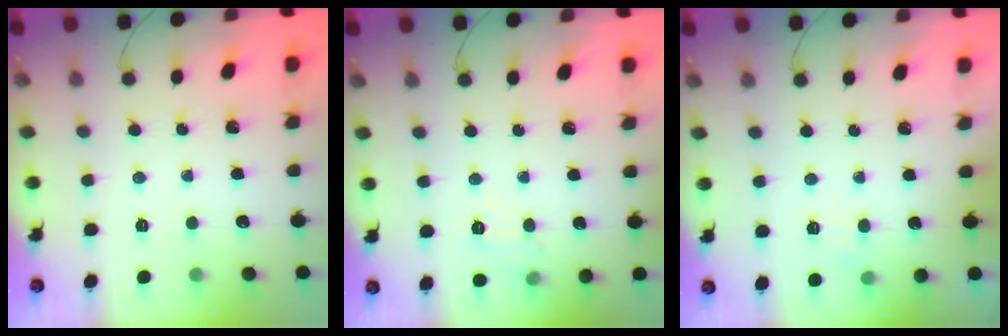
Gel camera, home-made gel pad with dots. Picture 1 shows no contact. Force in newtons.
{"total": 7.0, "press": 6.8, "slide": 1.5}
{"total": 3.9, "press": 3.7, "slide": 1.1}